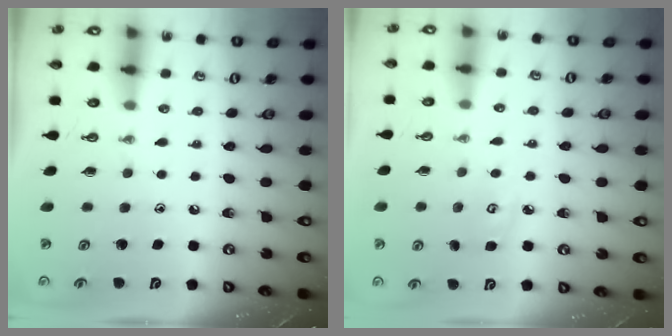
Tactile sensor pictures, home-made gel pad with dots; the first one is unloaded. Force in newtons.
{"total": 4.5, "press": 4.5, "slide": 0.4}